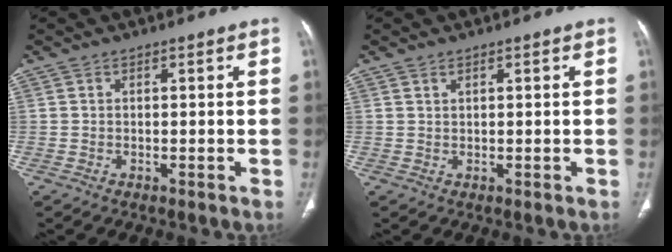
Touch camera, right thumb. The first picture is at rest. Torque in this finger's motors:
{"motor_torque": [-0.24, -0.02, -0.25, -0.05, 0.09]}